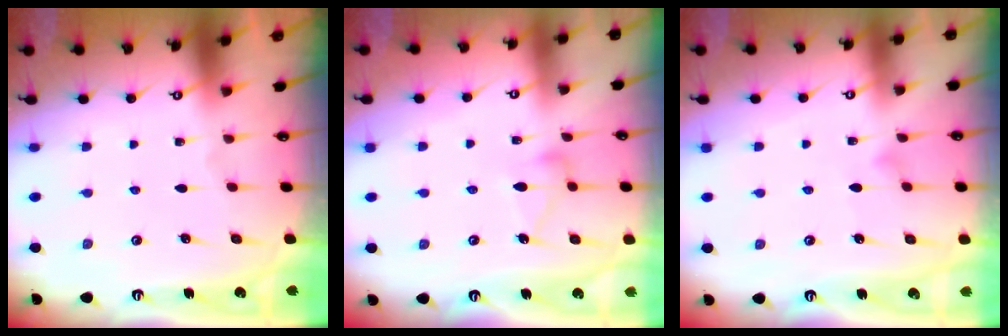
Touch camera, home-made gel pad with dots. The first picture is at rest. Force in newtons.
{"total": 7.9, "press": 7.9, "slide": 0.5}
{"total": 3.9, "press": 3.8, "slide": 0.2}